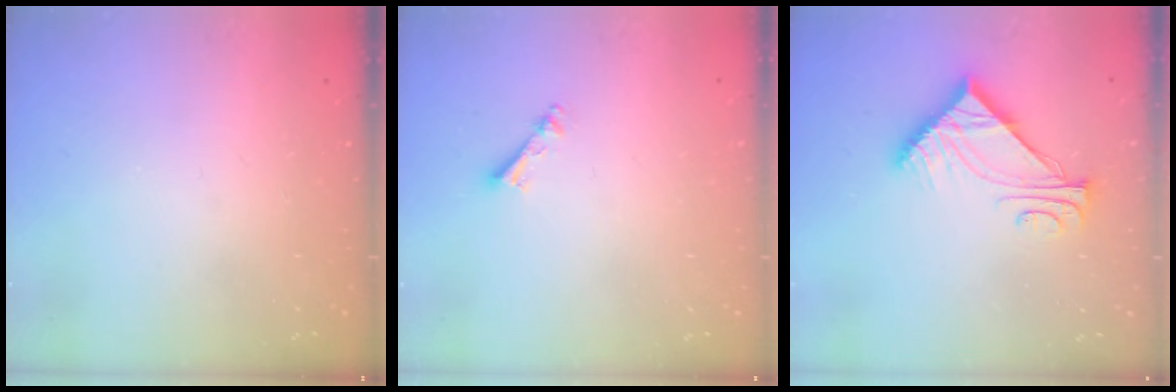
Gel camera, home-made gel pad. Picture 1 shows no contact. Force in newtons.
{"total": 3.3, "press": 3.3, "slide": 0.1}
{"total": 9.1, "press": 9.0, "slide": 0.9}